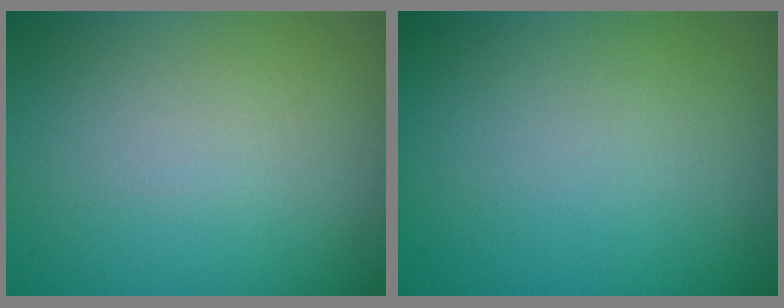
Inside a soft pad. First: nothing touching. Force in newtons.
{"total": 0.0}